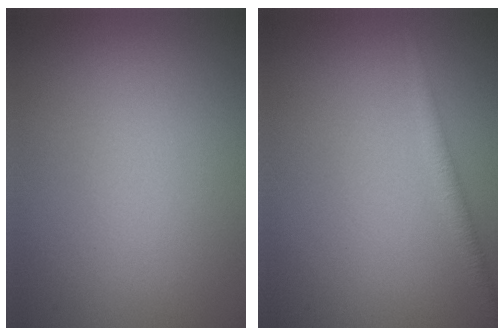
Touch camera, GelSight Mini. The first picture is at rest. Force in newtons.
{"total": 1.8, "press": 1.8, "slide": 0.1}